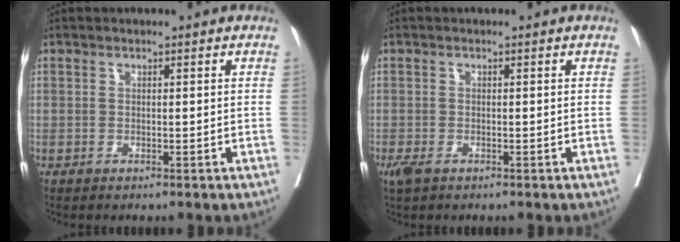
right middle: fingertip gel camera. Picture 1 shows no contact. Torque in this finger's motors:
{"motor_torque": [0.53, -0.45, 0.21, 0.05]}